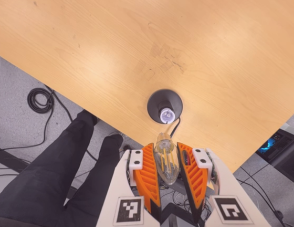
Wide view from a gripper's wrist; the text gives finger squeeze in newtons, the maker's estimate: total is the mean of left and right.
{"total": 8.5, "left": 7.6, "right": 9.5}